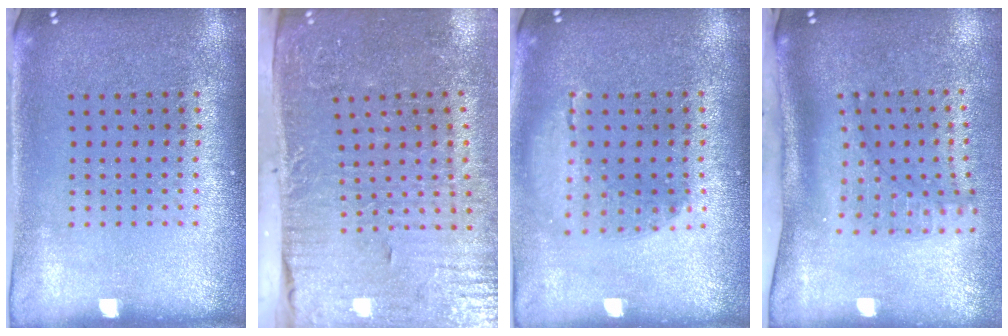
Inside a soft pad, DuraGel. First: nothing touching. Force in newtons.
{"total": 4.8, "press": 4.1, "slide": 2.6}
{"total": 1.2, "press": 1.2, "slide": 0.3}
{"total": 2.1, "press": 1.5, "slide": 1.5}